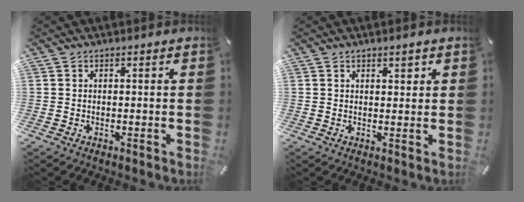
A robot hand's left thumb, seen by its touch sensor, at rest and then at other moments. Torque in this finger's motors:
{"motor_torque": [-0.22, -0.16, -0.12, -0.13, -0.01]}